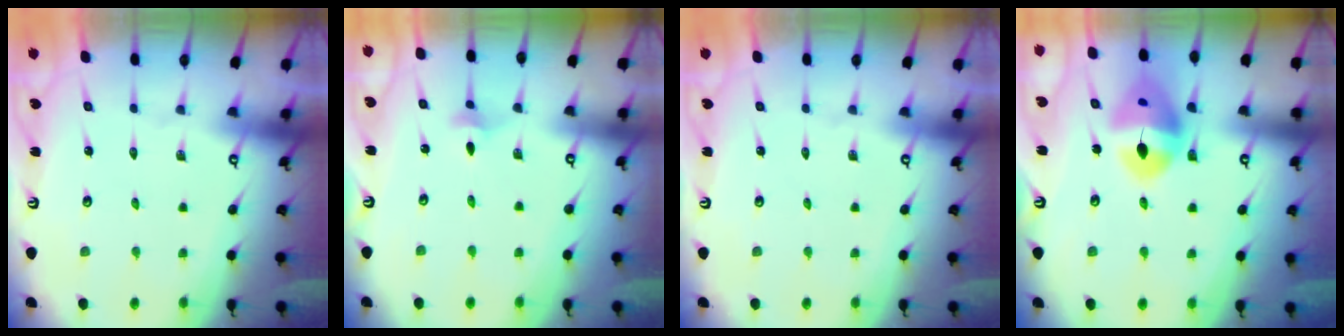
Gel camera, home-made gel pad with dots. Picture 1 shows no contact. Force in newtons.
{"total": 2.9, "press": 2.9, "slide": 0.5}
{"total": 0.0}
{"total": 14.8, "press": 14.7, "slide": 1.6}